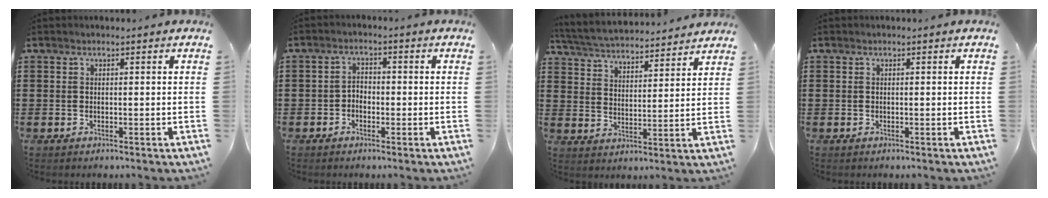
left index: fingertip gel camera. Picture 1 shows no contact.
{"total": 1.8, "force": [-1.2, 1.1, 0.8], "torque": [-0.018, 0.007, -0.027]}
{"total": 4.5, "force": [4.5, 0.0, 0.6], "torque": [-0.036, -0.029, 0.074]}
{"total": 0.0}